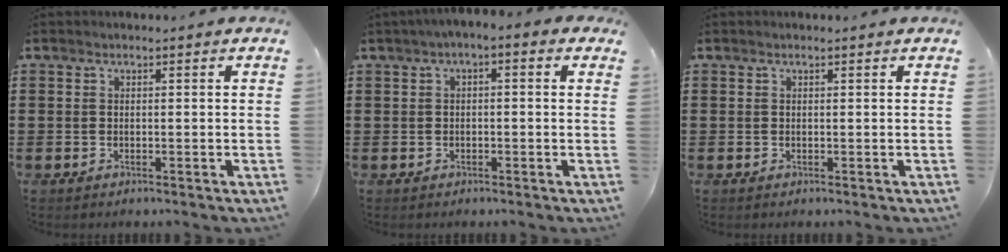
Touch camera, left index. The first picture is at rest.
{"total": 1.5, "force": [-0.8, 0.4, 1.3], "torque": [-0.023, 0.002, -0.017]}
{"total": 0.0}